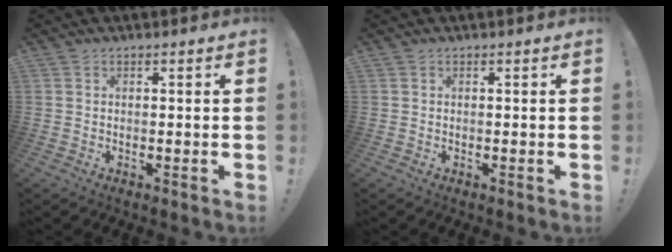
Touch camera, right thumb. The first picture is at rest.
{"total": 0.0}